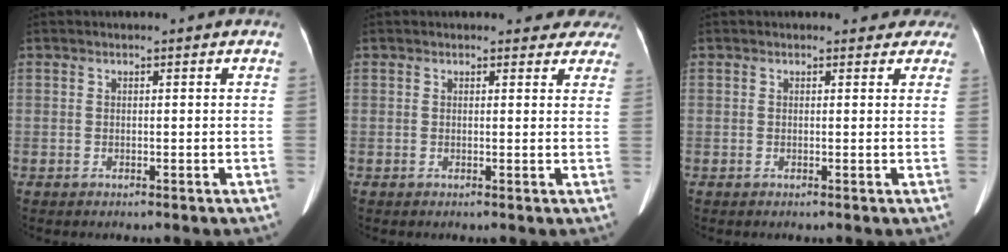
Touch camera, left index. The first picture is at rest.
{"total": 6.1, "force": [5.5, 2.5, 0.7], "torque": [0.023, -0.006, 0.035]}
{"total": 4.0, "force": [3.4, 2.1, 0.3], "torque": [0.017, -0.004, 0.017]}